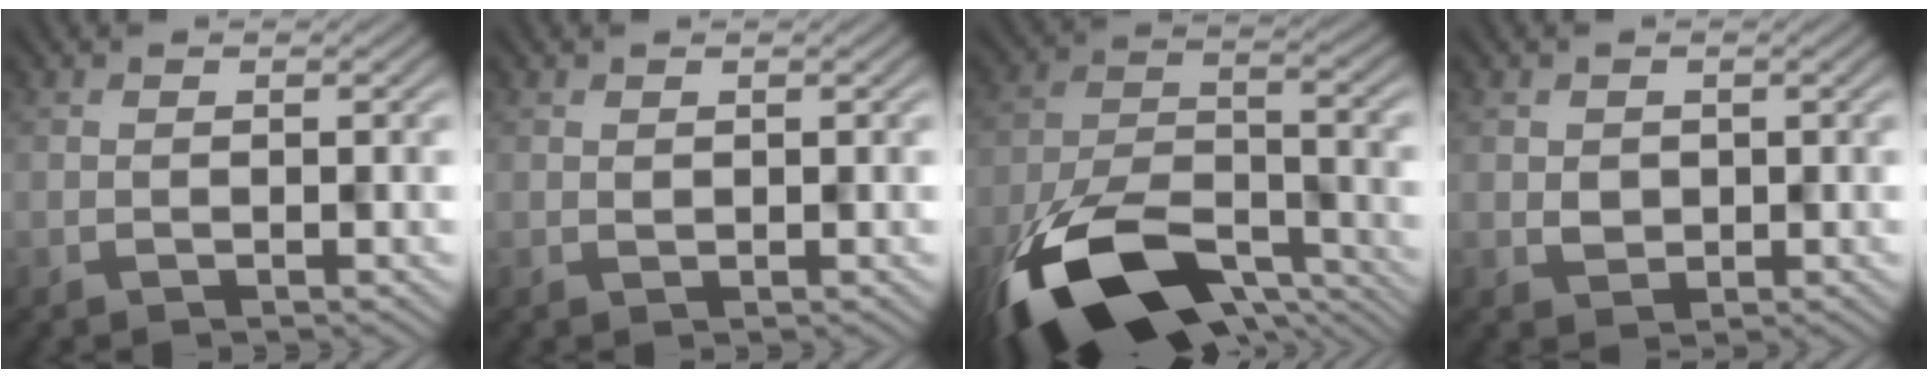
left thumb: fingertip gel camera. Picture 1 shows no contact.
{"total": 0.7, "force": [0.3, 0.6, 0.3], "torque": [-0.006, 0.002, 0.007]}
{"total": 16.9, "force": [-10.6, 7.6, 10.8], "torque": [-0.234, -0.040, -0.169]}
{"total": 1.6, "force": [0.7, 1.4, 0.3], "torque": [-0.005, -0.001, 0.012]}